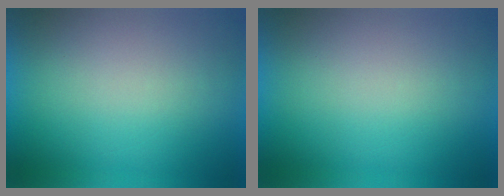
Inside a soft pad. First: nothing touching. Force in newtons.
{"total": 0.0}